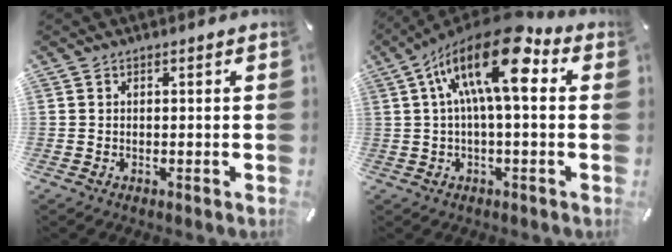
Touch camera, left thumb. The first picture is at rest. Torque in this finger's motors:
{"motor_torque": [0.55, 1.78, 2.48, -0.29, 0.71]}